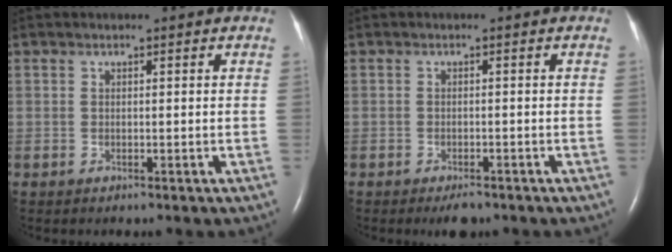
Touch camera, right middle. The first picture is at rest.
{"total": 2.5, "force": [-1.9, 0.9, 1.3], "torque": [-0.023, -0.003, -0.023]}